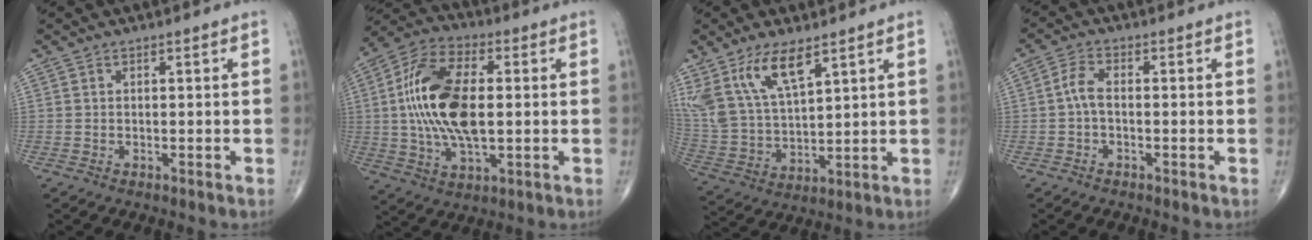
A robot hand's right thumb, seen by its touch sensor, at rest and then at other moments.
{"total": 17.9, "force": [1.1, 8.9, 15.5], "torque": [-0.308, 0.011, 0.018]}
{"total": 13.6, "force": [8.2, 5.4, 9.4], "torque": [-0.184, -0.027, 0.175]}
{"total": 3.2, "force": [-0.5, 1.4, 2.8], "torque": [-0.062, 0.010, -0.016]}